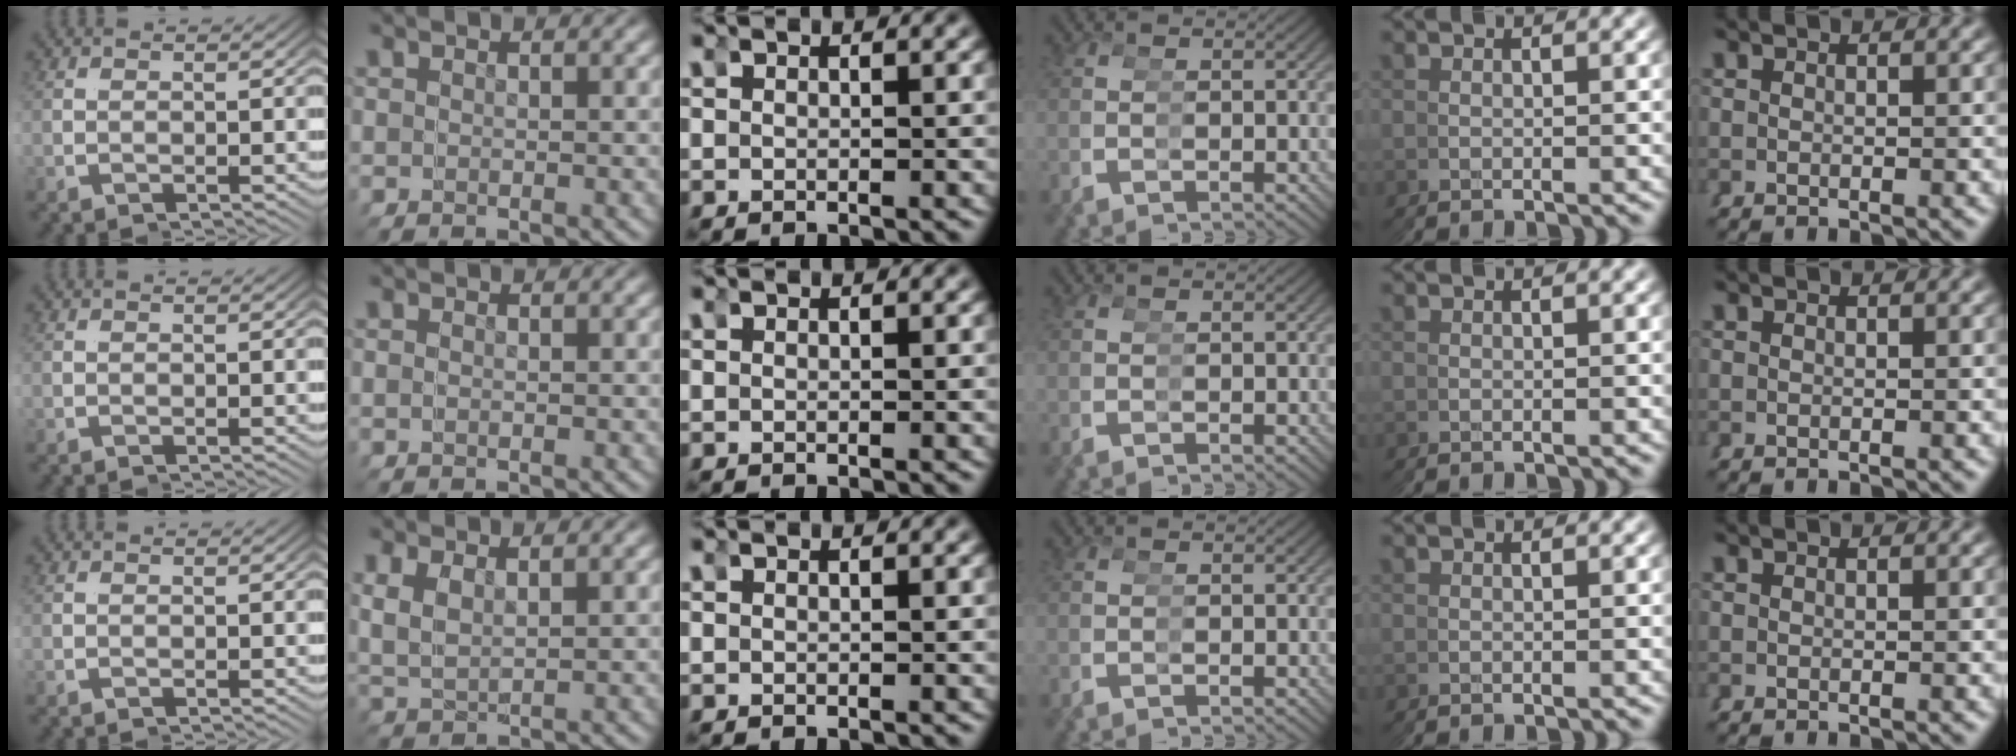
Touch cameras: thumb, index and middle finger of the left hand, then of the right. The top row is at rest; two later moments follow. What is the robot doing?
{"motion": "grasp_and_lifting", "object": "hoodie"}